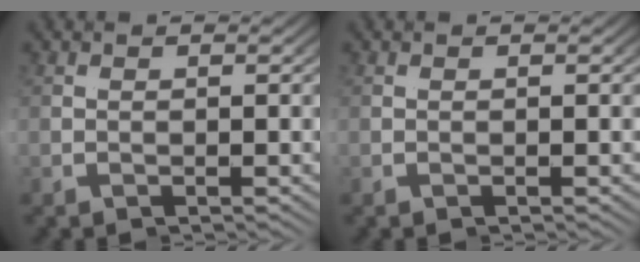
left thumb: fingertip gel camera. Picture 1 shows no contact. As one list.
[{"total": 0.0}]